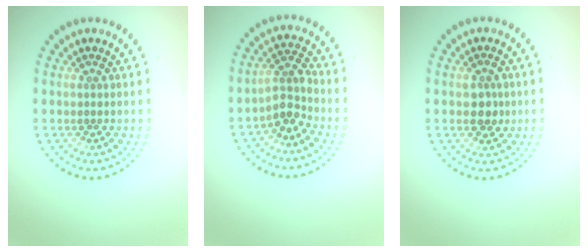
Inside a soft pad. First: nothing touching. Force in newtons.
{"total": 2.8, "press": 2.2, "slide": 1.7}
{"total": 2.2, "press": 2.2, "slide": 0.2}